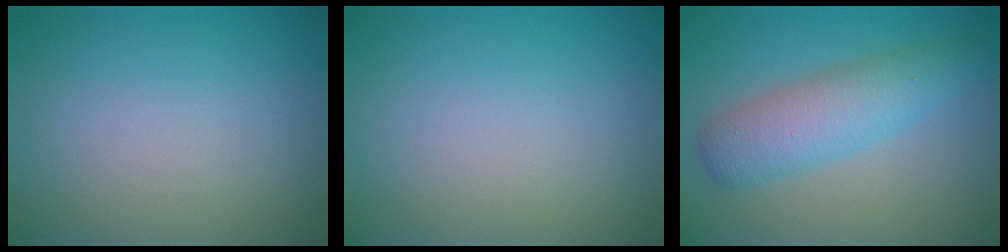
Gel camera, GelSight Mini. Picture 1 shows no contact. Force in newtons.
{"total": 0.0}
{"total": 4.8, "press": 4.8, "slide": 0.1}